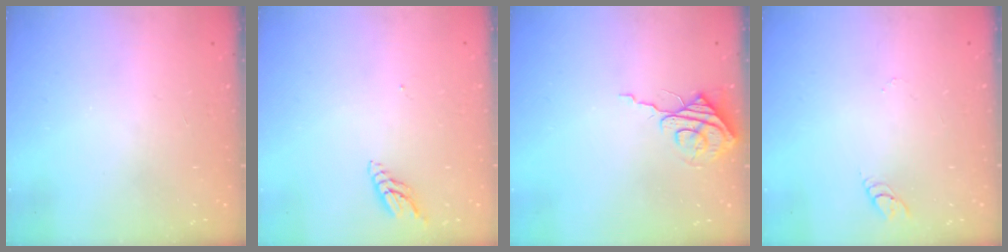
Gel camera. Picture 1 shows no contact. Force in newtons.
{"total": 6.8, "press": 6.8, "slide": 0.4}
{"total": 7.7, "press": 7.7, "slide": 0.3}
{"total": 3.1, "press": 3.1, "slide": 0.3}